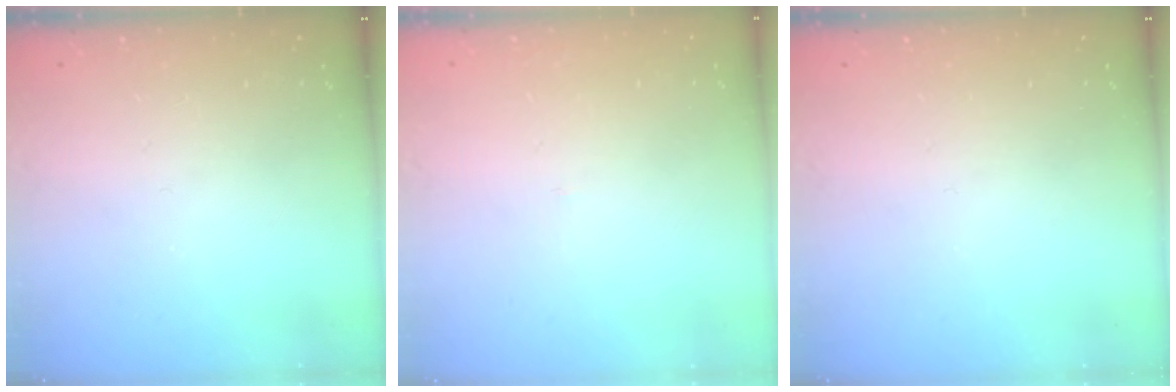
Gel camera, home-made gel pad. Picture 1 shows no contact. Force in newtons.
{"total": 1.5, "press": 1.5, "slide": 0.1}
{"total": 0.0}